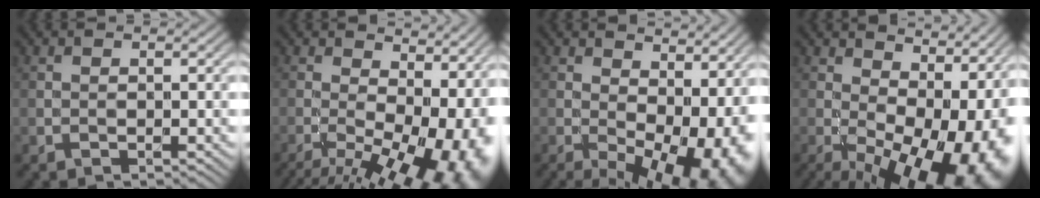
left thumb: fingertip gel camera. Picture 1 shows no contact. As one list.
[{"total": 18.0, "force": [-3.9, 8.8, 15.3], "torque": [-0.180, -0.004, -0.024]}, {"total": 15.7, "force": [-0.9, 8.5, 13.2], "torque": [-0.170, -0.024, 0.031]}, {"total": 17.8, "force": [-0.5, 9.4, 15.1], "torque": [-0.168, -0.009, 0.028]}]